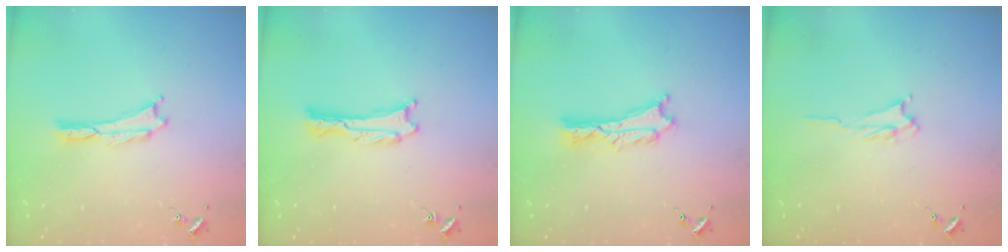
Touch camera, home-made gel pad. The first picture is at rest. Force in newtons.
{"total": 0.9, "press": 0.8, "slide": 0.1}
{"total": 2.7, "press": 2.6, "slide": 0.3}
{"total": 1.6, "press": 1.5, "slide": 0.4}